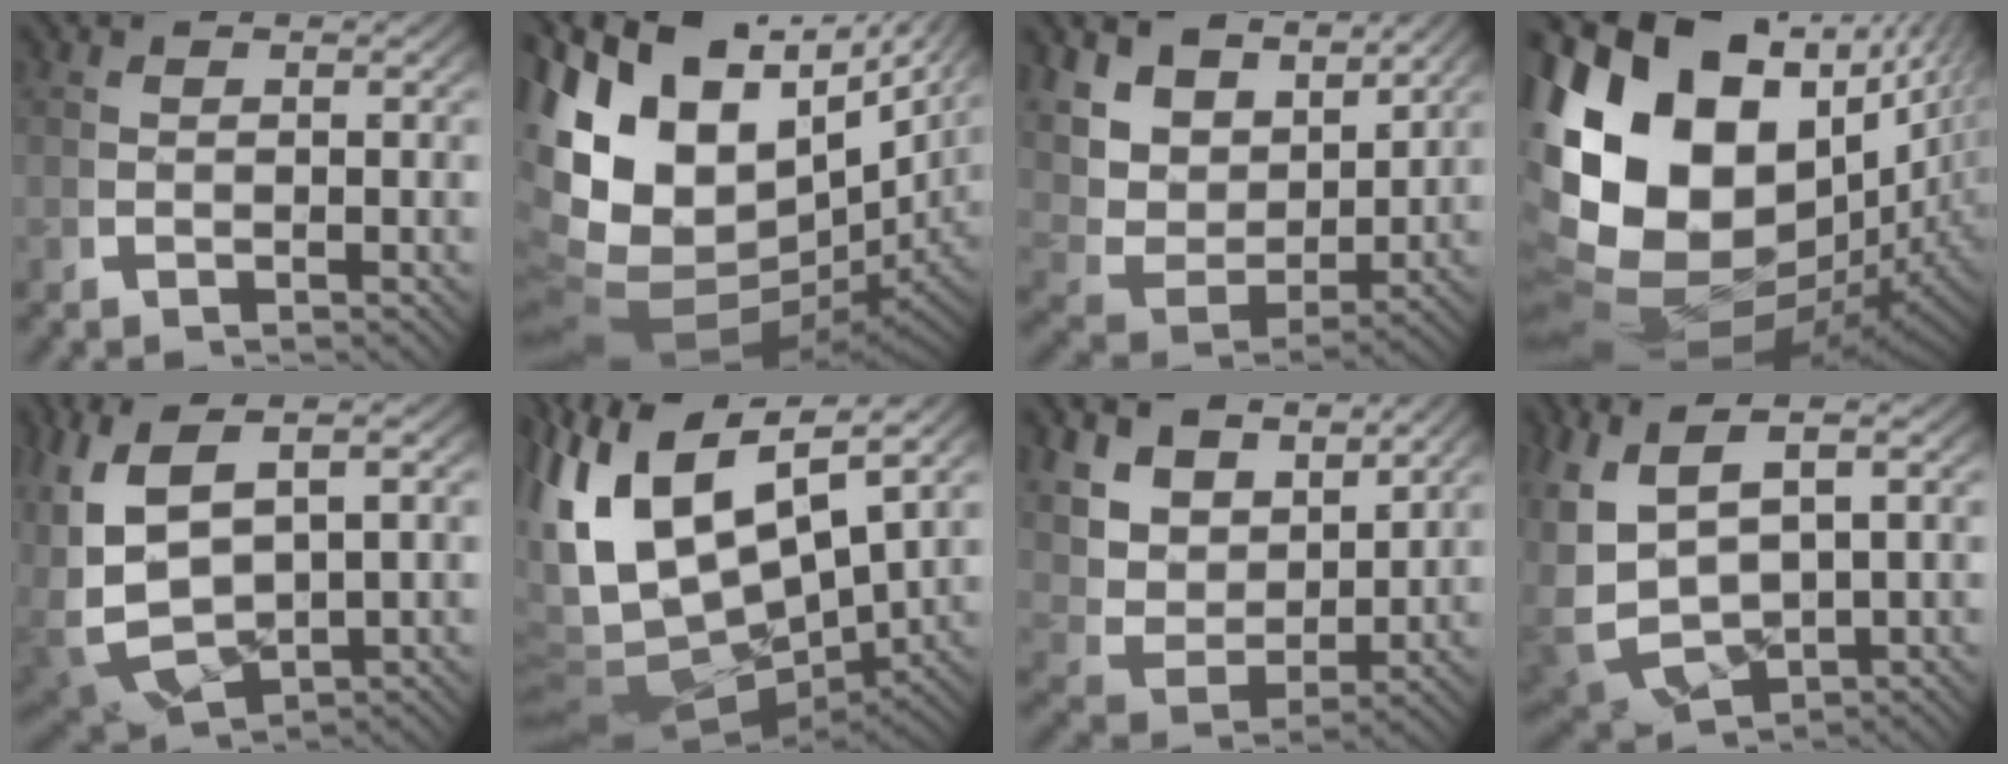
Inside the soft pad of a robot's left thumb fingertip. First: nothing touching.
{"total": 21.1, "force": [1.6, 14.4, 15.3], "torque": [-0.283, -0.031, 0.036]}
{"total": 9.0, "force": [3.1, 5.9, 6.1], "torque": [-0.136, -0.016, 0.056]}
{"total": 22.0, "force": [-1.2, 15.9, 15.3], "torque": [-0.339, -0.060, 0.006]}
{"total": 10.9, "force": [-0.2, 7.6, 7.9], "torque": [-0.210, -0.046, 0.027]}
{"total": 17.9, "force": [0.8, 12.2, 13.1], "torque": [-0.296, -0.061, 0.041]}
{"total": 8.3, "force": [2.7, 5.7, 5.3], "torque": [-0.120, -0.021, 0.053]}
{"total": 9.9, "force": [0.2, 6.8, 7.1], "torque": [-0.186, -0.039, 0.032]}